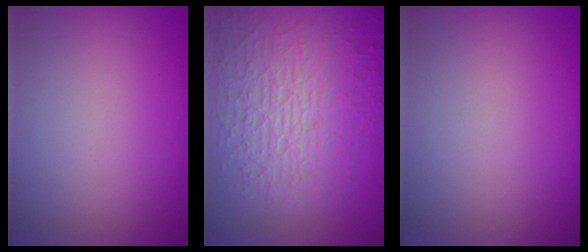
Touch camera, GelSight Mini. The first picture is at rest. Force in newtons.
{"total": 10.4, "press": 6.7, "slide": 8.0}
{"total": 0.0}